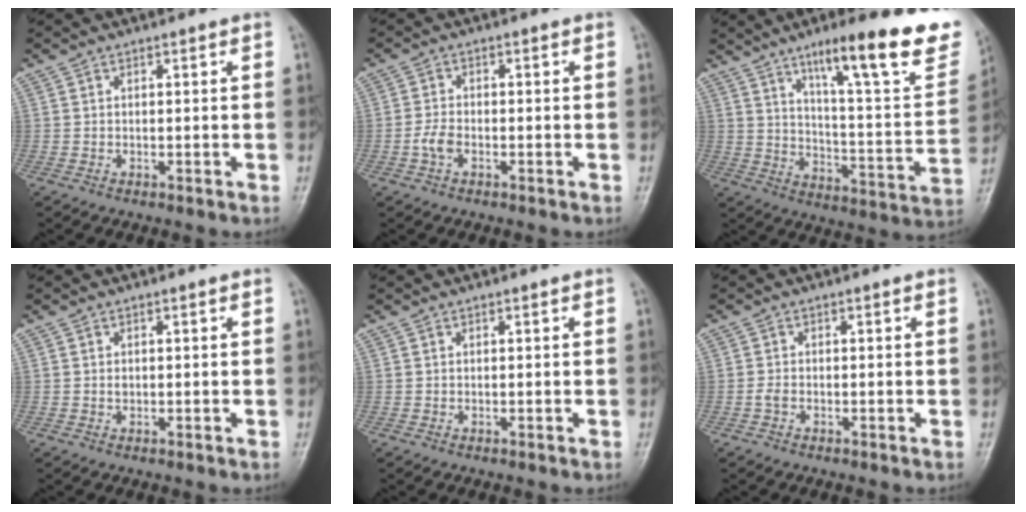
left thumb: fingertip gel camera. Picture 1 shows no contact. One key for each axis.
{"total": 2.7, "fx": -1.2, "fy": 1.6, "fz": 1.9, "tx": -0.038, "ty": 0.008, "tz": -0.028}
{"total": 25.1, "fx": 15.5, "fy": 5.2, "fz": 19.0, "tx": -0.241, "ty": -0.059, "tz": 0.234}
{"total": 0.5, "fx": -0.1, "fy": 0.4, "fz": 0.3, "tx": -0.001, "ty": 0.001, "tz": -0.001}
{"total": 0.0}
{"total": 1.1, "fx": -0.6, "fy": 0.6, "fz": 0.7, "tx": -0.014, "ty": 0.001, "tz": -0.016}